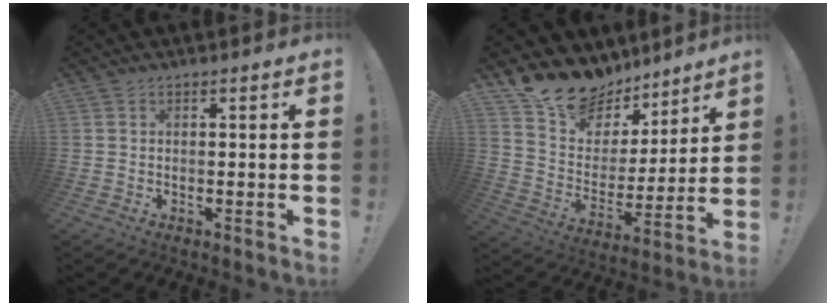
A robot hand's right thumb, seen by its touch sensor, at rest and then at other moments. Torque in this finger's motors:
{"motor_torque": [-0.06, 0.36, 0.09, 0.18, 0.00]}